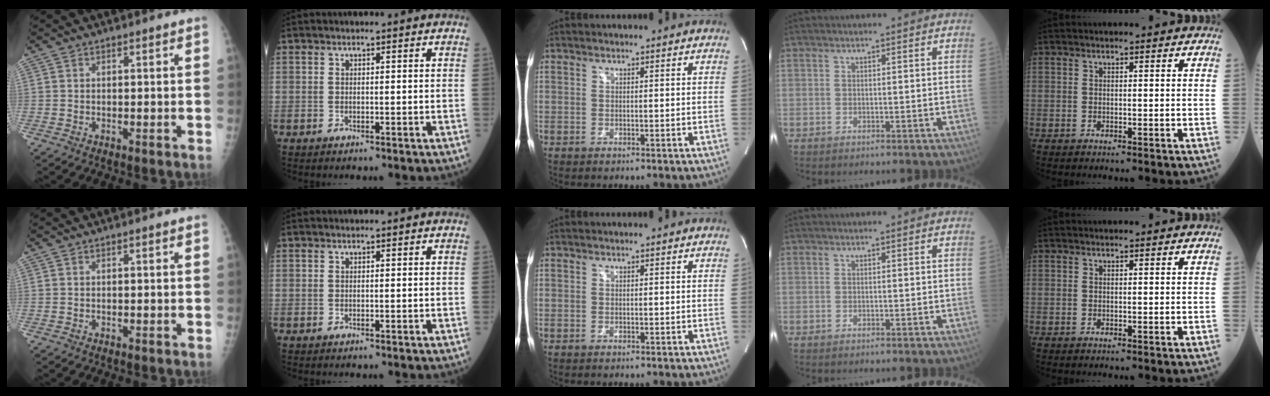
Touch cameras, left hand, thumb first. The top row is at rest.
{}